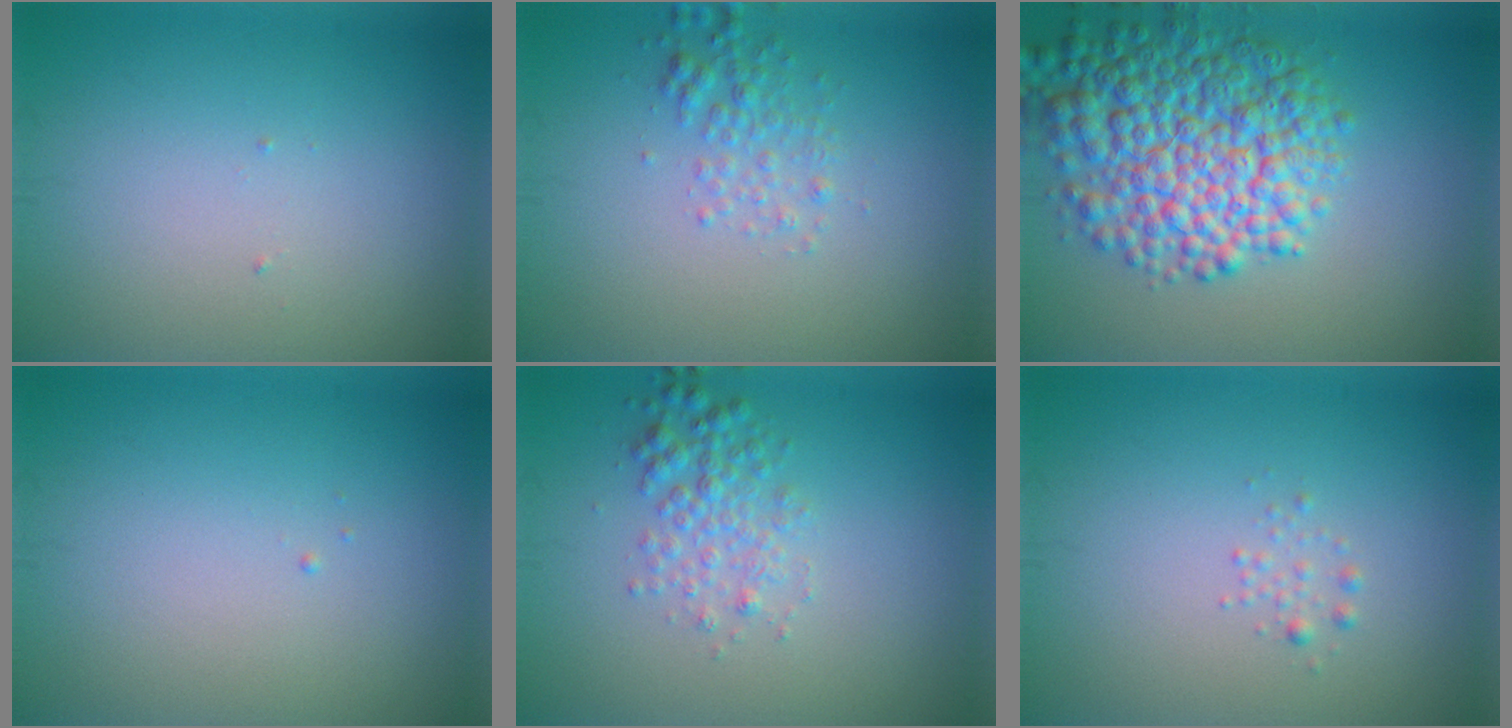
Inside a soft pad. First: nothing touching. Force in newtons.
{"total": 2.0, "press": 2.0, "slide": 0.1}
{"total": 9.3, "press": 9.3, "slide": 0.2}
{"total": 0.0}
{"total": 2.5, "press": 2.5, "slide": 0.0}
{"total": 0.8, "press": 0.8, "slide": 0.0}